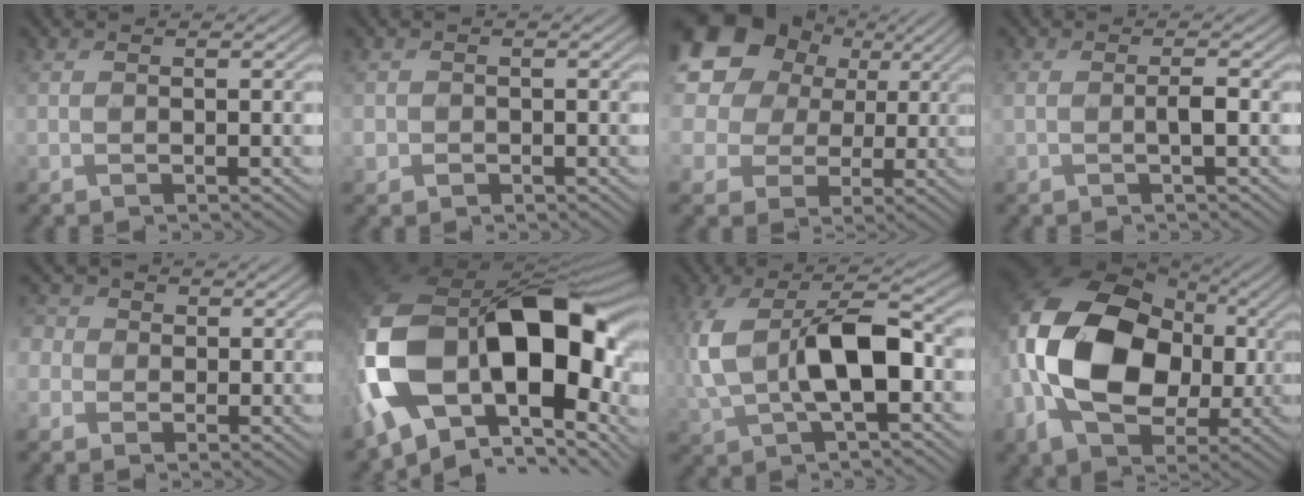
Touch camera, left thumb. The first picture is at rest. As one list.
[{"total": 1.3, "force": [-0.4, 1.2, 0.2], "torque": [-0.004, -0.006, -0.012]}, {"total": 18.3, "force": [7.5, 14.7, 7.9], "torque": [-0.238, 0.043, 0.132]}, {"total": 2.0, "force": [-0.2, 0.7, 1.8], "torque": [-0.041, 0.002, -0.005]}, {"total": 4.1, "force": [0.3, 3.9, 1.3], "torque": [-0.050, 0.011, -0.012]}, {"total": 21.7, "force": [-0.5, 14.9, 15.7], "torque": [-0.364, -0.063, 0.037]}, {"total": 10.7, "force": [-0.1, 5.2, 9.3], "torque": [-0.209, -0.001, 0.004]}, {"total": 18.0, "force": [-0.2, 12.8, 12.6], "torque": [-0.263, 0.008, -0.015]}]